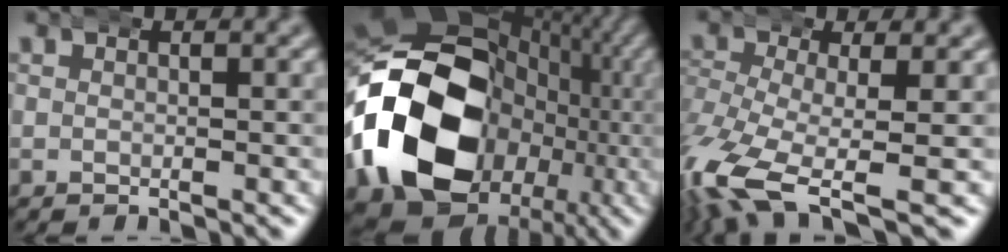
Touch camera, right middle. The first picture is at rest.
{"total": 25.3, "force": [-1.0, 18.3, 17.5], "torque": [-0.295, -0.026, -0.015]}
{"total": 7.4, "force": [-3.9, 3.3, 5.4], "torque": [-0.141, -0.053, -0.038]}